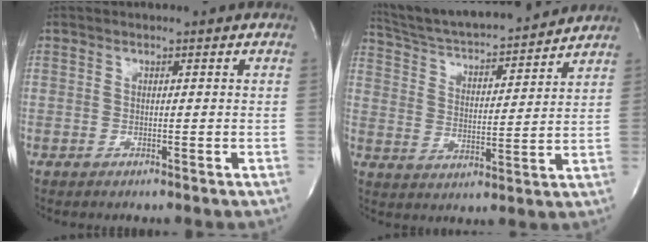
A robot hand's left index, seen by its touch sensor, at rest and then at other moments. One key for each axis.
{"total": 18.3, "fx": 17.0, "fy": 1.9, "fz": 6.6, "tx": -0.114, "ty": 0.016, "tz": 0.263}